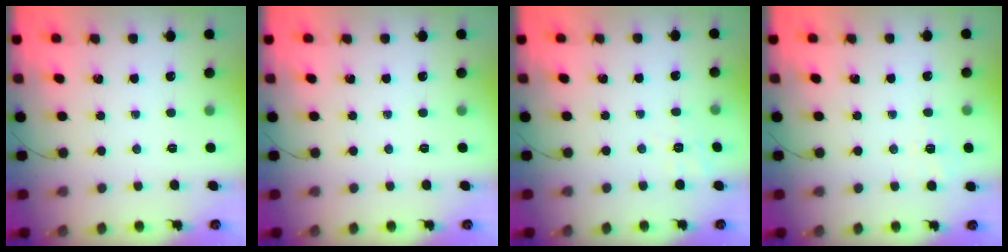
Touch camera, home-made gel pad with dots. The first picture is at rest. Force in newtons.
{"total": 0.0}
{"total": 2.2, "press": 0.7, "slide": 2.0}
{"total": 2.4, "press": 1.8, "slide": 1.6}